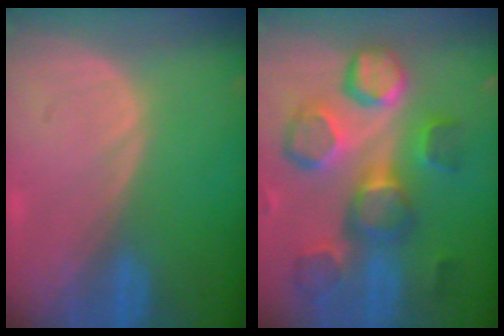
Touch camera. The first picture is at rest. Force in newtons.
{"total": 11.6, "press": 10.9, "slide": 4.0}